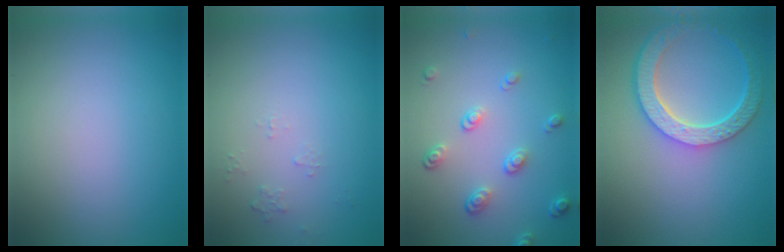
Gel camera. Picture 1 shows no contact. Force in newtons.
{"total": 0.6, "press": 0.4, "slide": 0.5}
{"total": 2.6, "press": 1.7, "slide": 2.0}
{"total": 5.9, "press": 4.7, "slide": 3.6}